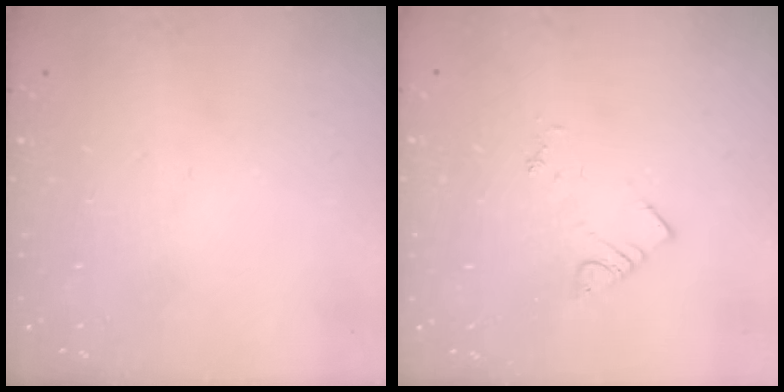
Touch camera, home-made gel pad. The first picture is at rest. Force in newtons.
{"total": 3.2, "press": 3.2, "slide": 0.3}